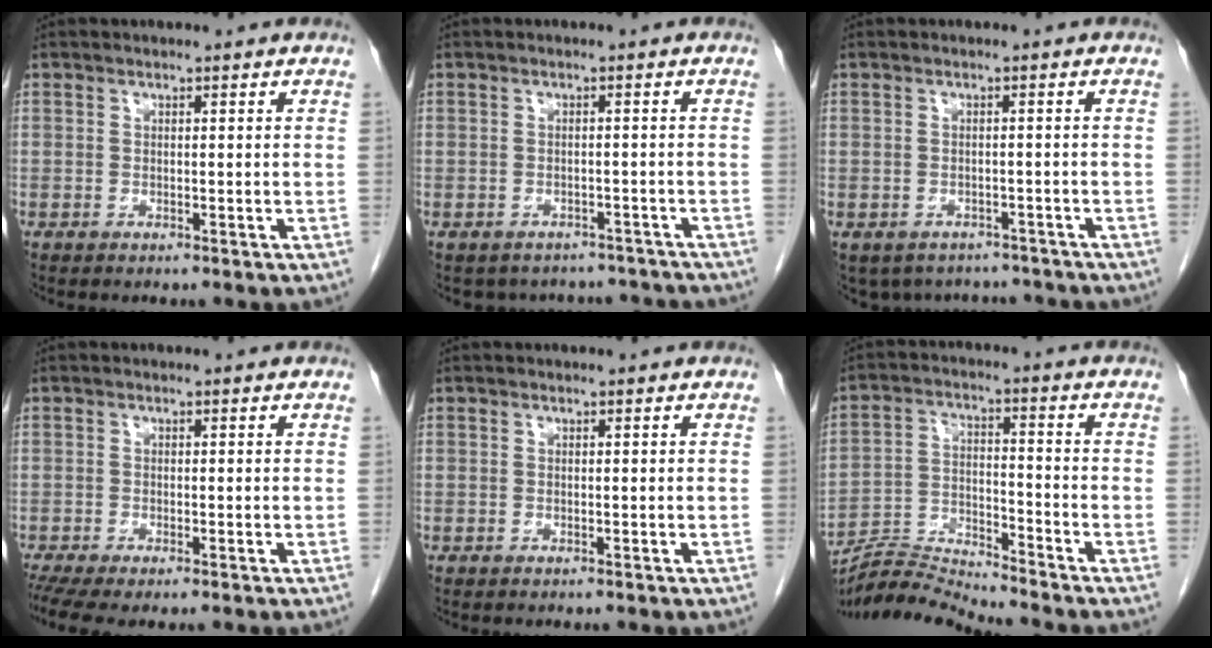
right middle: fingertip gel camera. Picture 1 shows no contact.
{"total": 9.0, "force": [-8.1, 3.9, 1.0], "torque": [-0.006, 0.022, -0.083]}
{"total": 7.9, "force": [-6.9, 3.8, 1.2], "torque": [-0.008, 0.014, -0.079]}
{"total": 4.2, "force": [-3.1, 0.8, 2.8], "torque": [-0.050, -0.010, -0.055]}
{"total": 0.0}
{"total": 8.4, "force": [-8.2, -1.9, -0.1], "torque": [-0.003, 0.008, -0.152]}